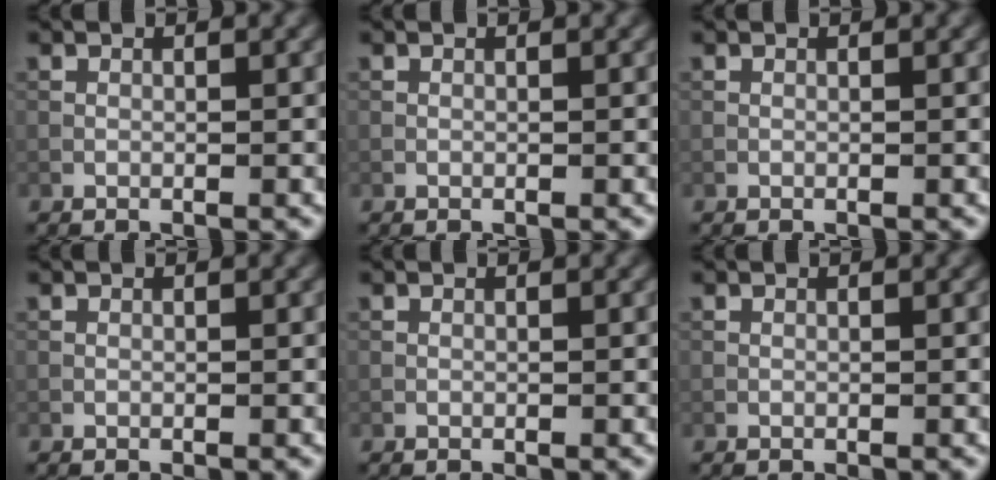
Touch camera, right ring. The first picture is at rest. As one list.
[{"total": 0.0}, {"total": 0.0}, {"total": 0.0}, {"total": 0.0}, {"total": 0.0}]